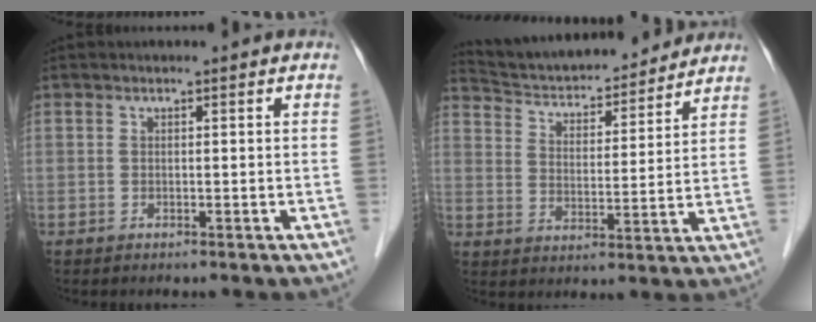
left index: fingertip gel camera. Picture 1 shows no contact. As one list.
[{"total": 17.7, "force": [16.6, 3.2, 5.3], "torque": [-0.084, 0.014, 0.252]}]